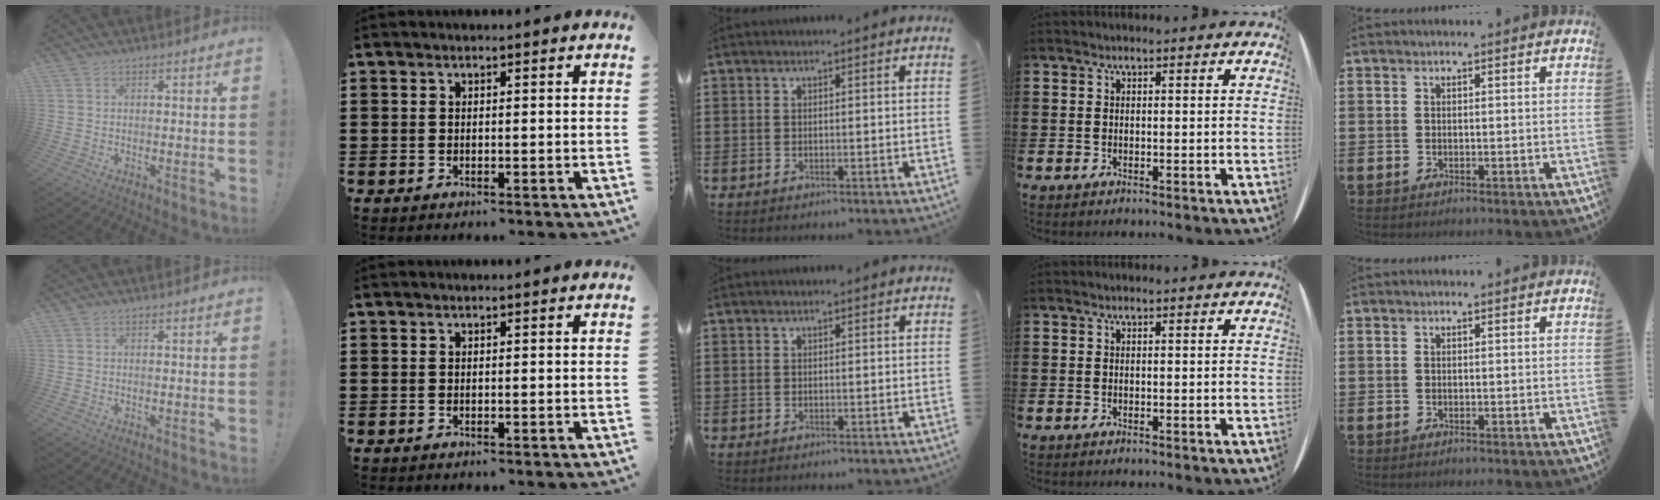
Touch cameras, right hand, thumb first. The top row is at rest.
{}